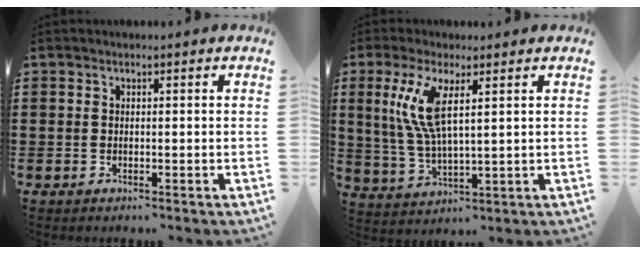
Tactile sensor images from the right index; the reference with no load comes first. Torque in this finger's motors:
{"motor_torque": [1.54, 0.52, 0.78, 0.21]}